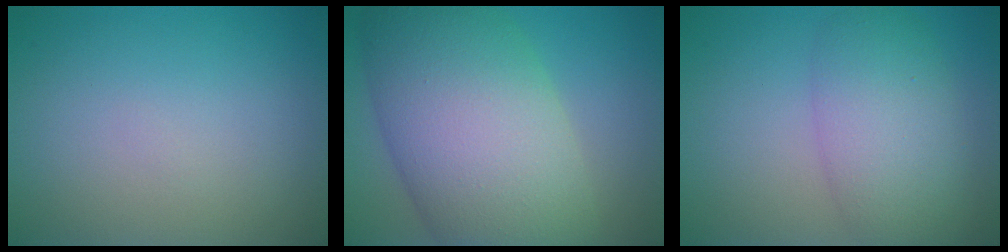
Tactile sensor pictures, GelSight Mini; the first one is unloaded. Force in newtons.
{"total": 14.2, "press": 14.2, "slide": 0.9}
{"total": 5.8, "press": 5.8, "slide": 0.2}